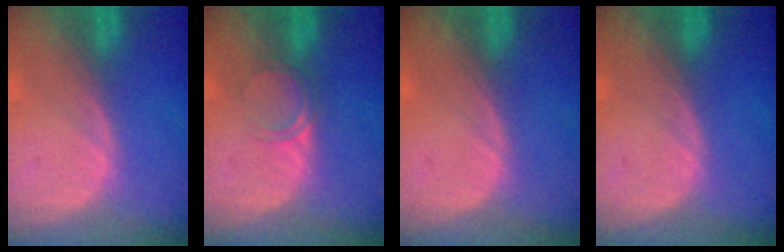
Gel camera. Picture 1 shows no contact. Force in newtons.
{"total": 2.4, "press": 2.4, "slide": 0.2}
{"total": 0.5, "press": 0.0, "slide": 0.5}
{"total": 0.0}